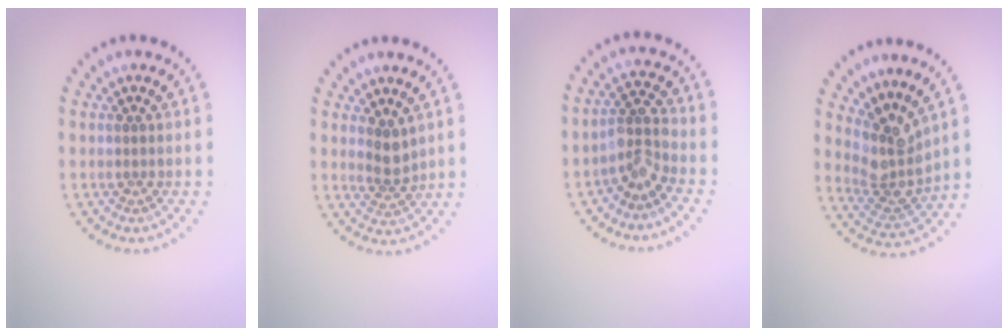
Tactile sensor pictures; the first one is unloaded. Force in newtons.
{"total": 2.1, "press": 1.7, "slide": 1.3}
{"total": 2.7, "press": 2.0, "slide": 1.8}
{"total": 4.0, "press": 3.0, "slide": 2.6}